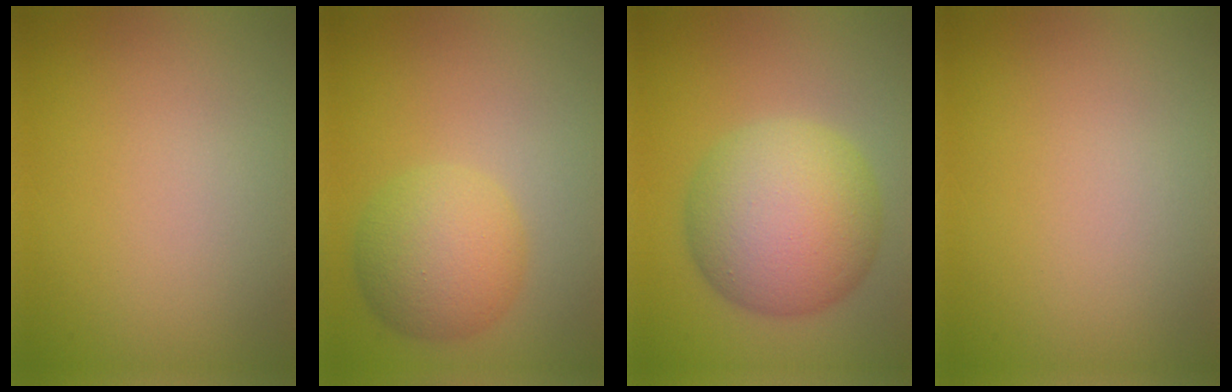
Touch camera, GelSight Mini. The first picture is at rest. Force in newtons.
{"total": 5.3, "press": 5.3, "slide": 0.1}
{"total": 9.4, "press": 9.4, "slide": 0.2}
{"total": 0.0}